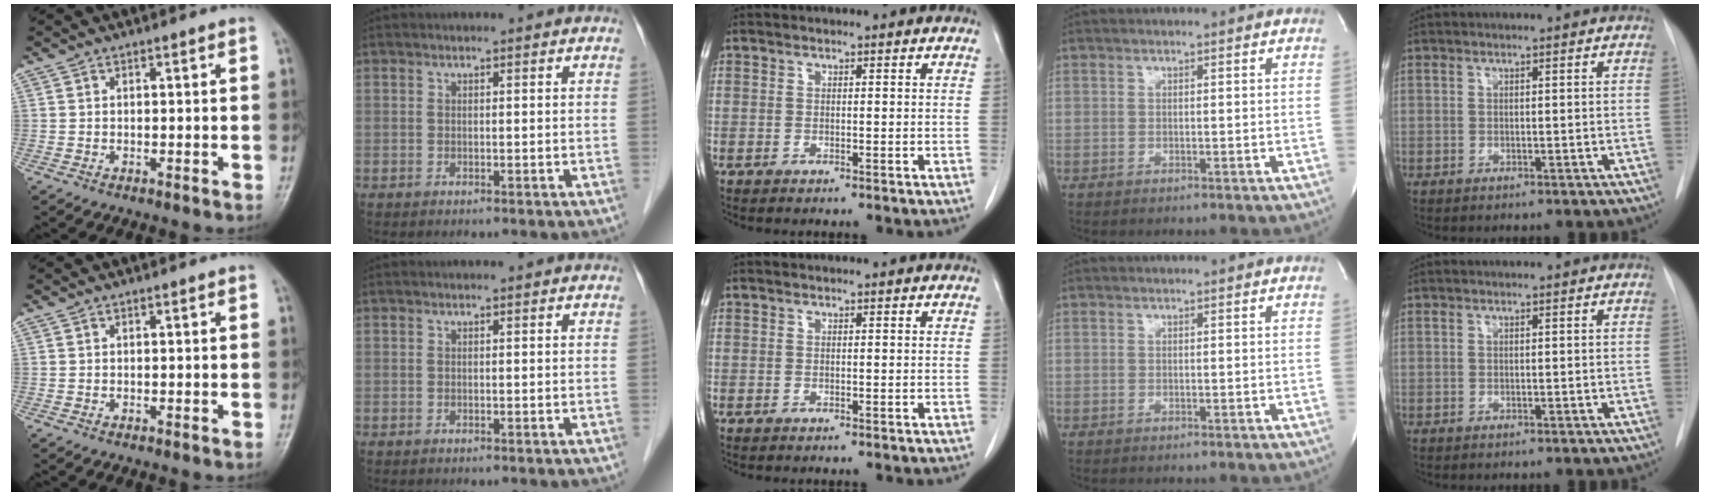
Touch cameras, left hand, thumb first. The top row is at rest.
{}